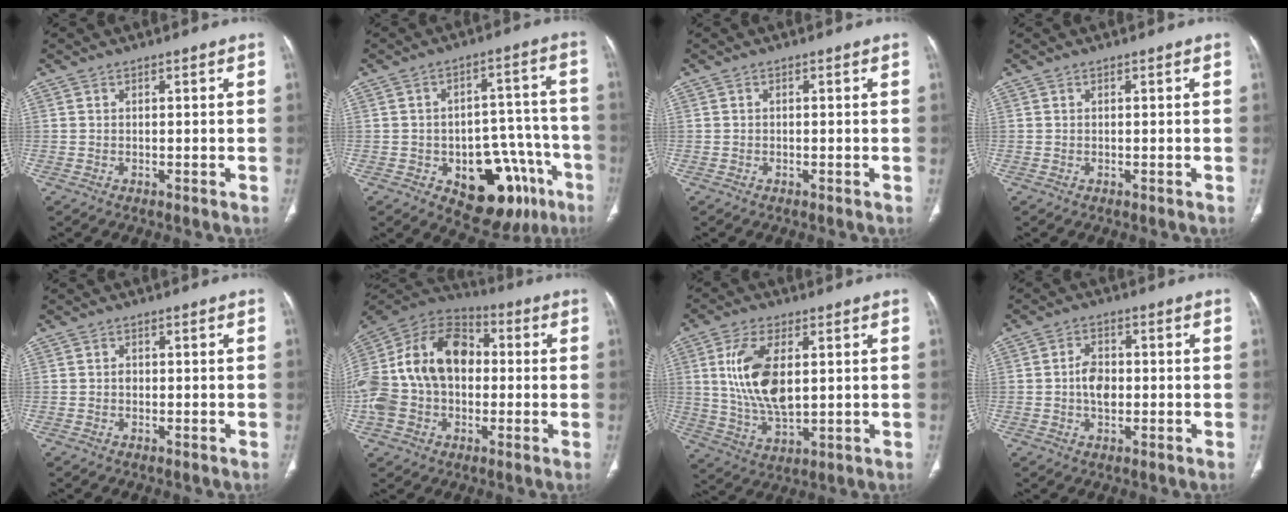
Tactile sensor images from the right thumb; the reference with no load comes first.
{"total": 18.0, "force": [-8.2, 10.2, 12.3], "torque": [-0.106, 0.059, -0.098]}
{"total": 0.0}
{"total": 0.0}
{"total": 1.1, "force": [-0.1, 0.9, 0.6], "torque": [-0.006, 0.004, -0.003]}
{"total": 22.7, "force": [0.3, 15.9, 16.2], "torque": [-0.319, 0.040, 0.004]}
{"total": 13.8, "force": [2.7, 6.8, 11.7], "torque": [-0.232, -0.016, 0.060]}
{"total": 5.1, "force": [-0.3, 3.4, 3.8], "torque": [-0.059, 0.009, -0.009]}